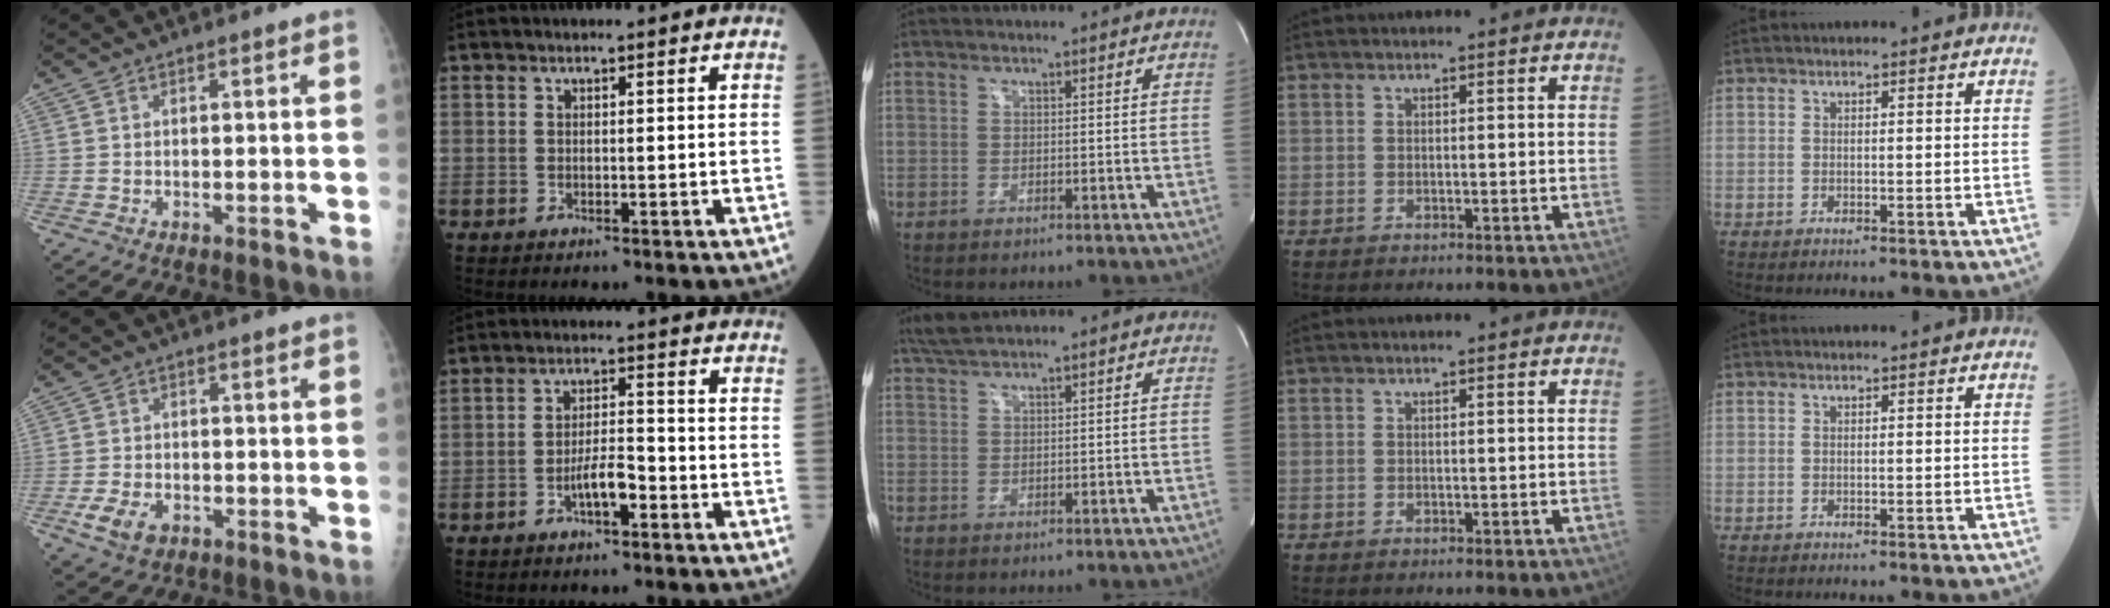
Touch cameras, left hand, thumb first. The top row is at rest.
{"thumb": {"total": 5.4, "force": [-2.5, 3.5, 3.3], "torque": [-0.062, 0.006, -0.041]}, "index": {"total": 4.6, "force": [-2.4, 1.1, 3.8], "torque": [-0.070, 0.002, -0.047]}, "middle": {"total": 2.9, "force": [2.6, 0.0, 1.2], "torque": [-0.033, 0.013, 0.054]}}